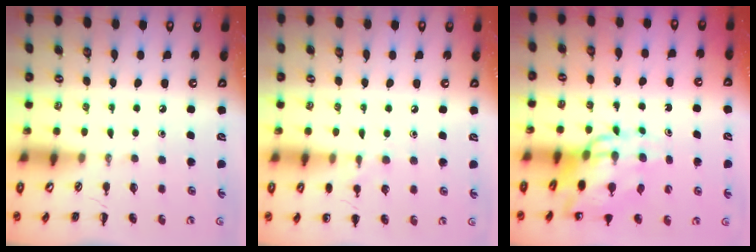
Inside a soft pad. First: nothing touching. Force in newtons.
{"total": 5.6, "press": 5.4, "slide": 1.8}
{"total": 11.6, "press": 11.1, "slide": 3.2}